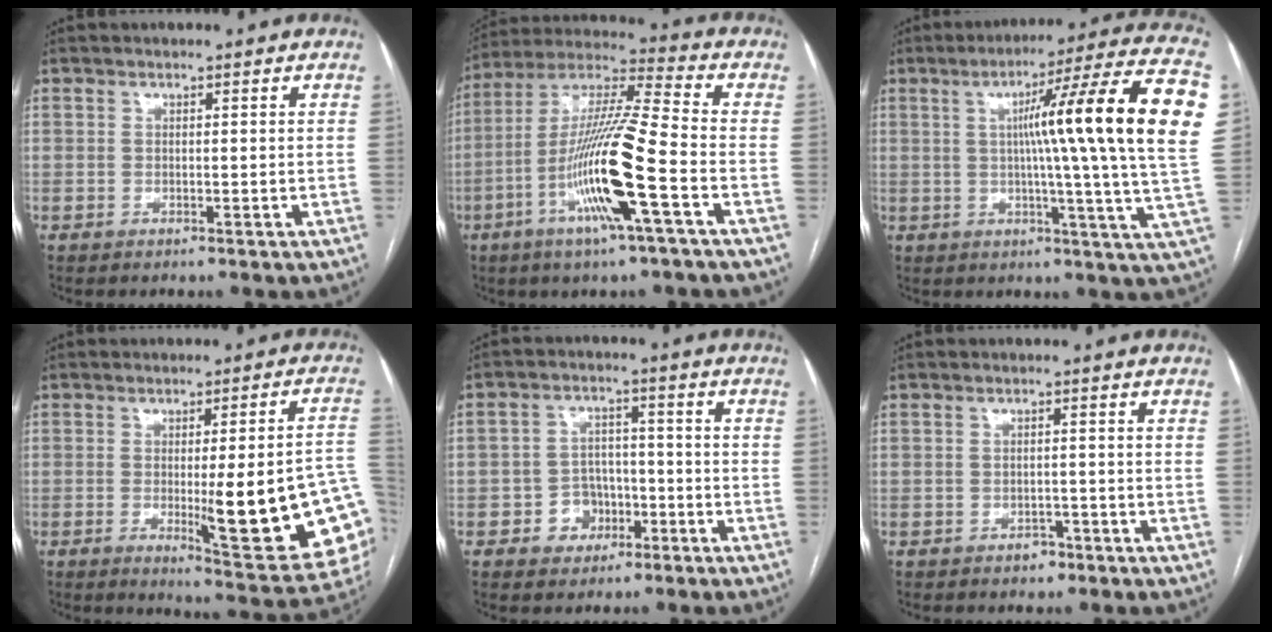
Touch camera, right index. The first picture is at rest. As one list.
[{"total": 16.7, "force": [-5.7, -0.1, 15.7], "torque": [-0.311, -0.007, -0.112]}, {"total": 22.2, "force": [4.0, -1.4, 21.8], "torque": [-0.256, 0.019, 0.041]}, {"total": 19.6, "force": [-3.5, 2.8, 19.1], "torque": [-0.162, 0.001, -0.027]}, {"total": 5.8, "force": [-2.4, 5.0, 1.7], "torque": [-0.022, 0.018, -0.031]}, {"total": 2.0, "force": [-1.2, 1.4, 0.7], "torque": [-0.008, 0.004, -0.014]}]